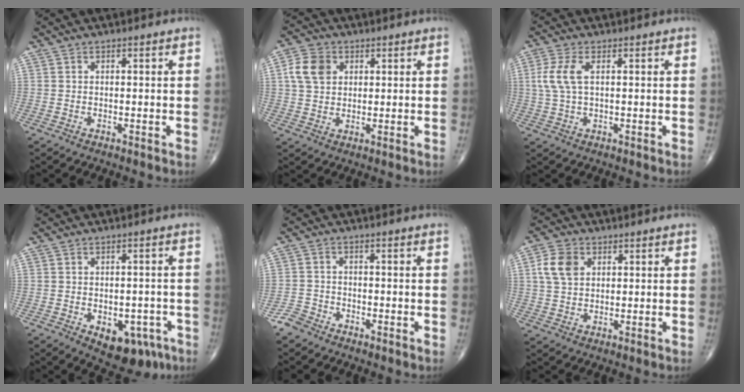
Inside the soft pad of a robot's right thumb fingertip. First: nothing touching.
{"total": 6.8, "force": [1.9, 5.2, 3.9], "torque": [-0.063, 0.003, 0.033]}
{"total": 5.5, "force": [1.2, 2.4, 4.8], "torque": [-0.126, 0.010, 0.024]}
{"total": 10.2, "force": [-4.8, 6.1, 6.6], "torque": [-0.055, 0.021, -0.053]}
{"total": 3.0, "force": [-2.4, 1.7, 0.3], "torque": [-0.003, 0.009, -0.052]}
{"total": 6.3, "force": [1.8, 4.5, 4.0], "torque": [-0.071, 0.002, 0.031]}